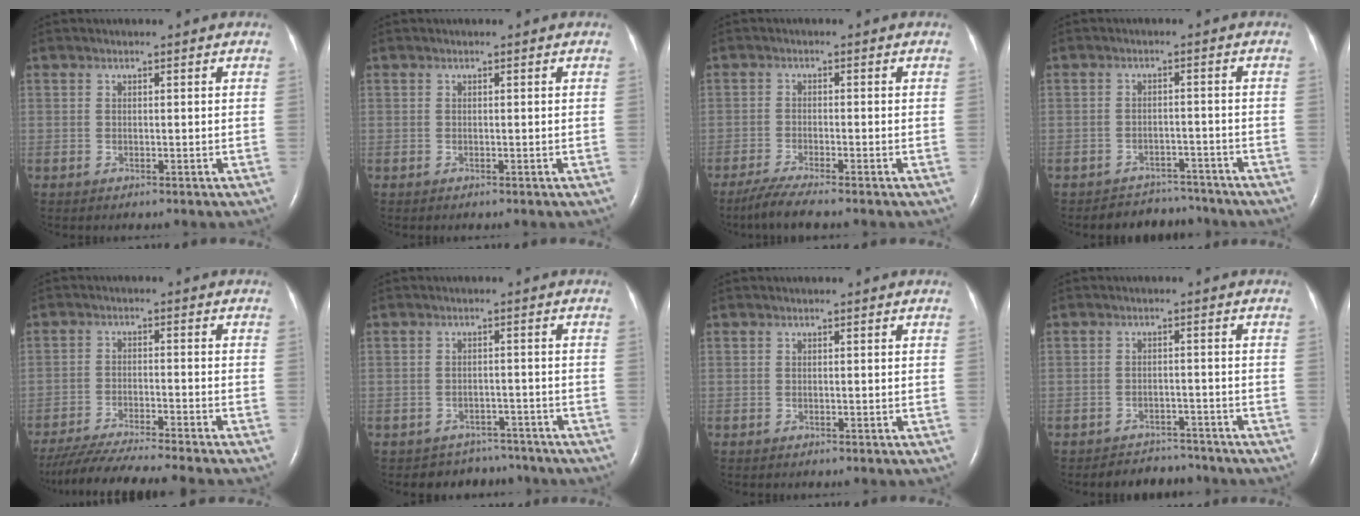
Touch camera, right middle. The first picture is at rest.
{"total": 0.0}
{"total": 4.7, "force": [-3.9, -0.4, 2.7], "torque": [-0.058, -0.016, -0.073]}
{"total": 5.9, "force": [-5.6, 1.9, -0.8], "torque": [0.013, 0.016, -0.077]}
{"total": 13.6, "force": [-12.1, -1.2, 6.1], "torque": [-0.094, -0.027, -0.198]}
{"total": 5.9, "force": [-5.2, 2.7, -0.6], "torque": [0.010, 0.021, -0.065]}
{"total": 0.0}
{"total": 5.2, "force": [-4.9, 1.6, -0.4], "torque": [0.007, 0.007, -0.070]}